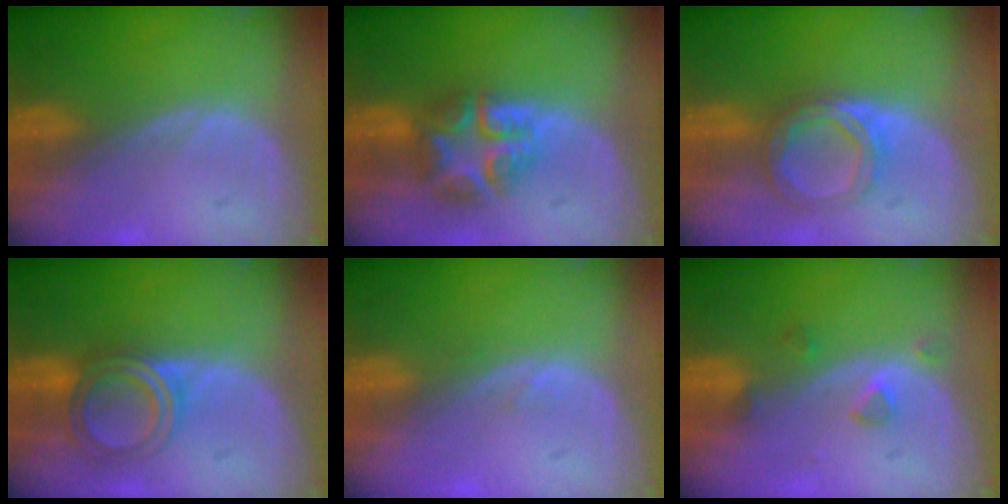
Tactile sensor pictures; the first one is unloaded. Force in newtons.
{"total": 7.6, "press": 6.6, "slide": 3.7}
{"total": 5.1, "press": 5.0, "slide": 1.0}
{"total": 5.3, "press": 5.2, "slide": 0.4}
{"total": 0.7, "press": 0.6, "slide": 0.3}
{"total": 2.5, "press": 2.3, "slide": 0.9}